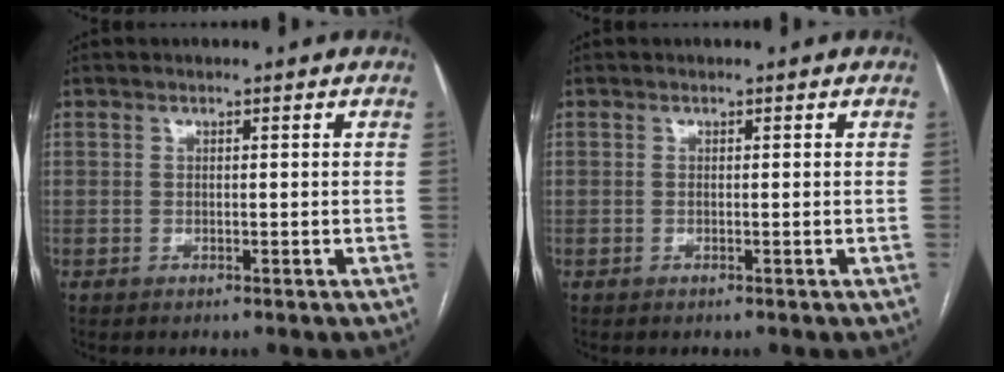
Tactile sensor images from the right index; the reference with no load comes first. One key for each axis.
{"total": 0.0}